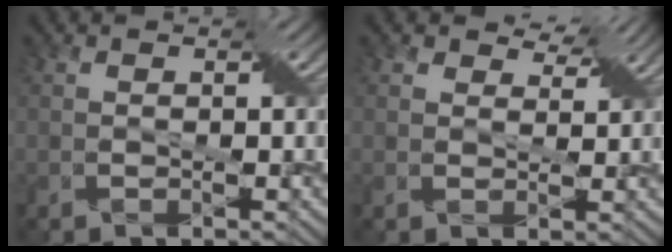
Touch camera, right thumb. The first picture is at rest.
{"total": 4.3, "force": [3.6, 1.8, 1.5], "torque": [-0.030, -0.004, 0.057]}